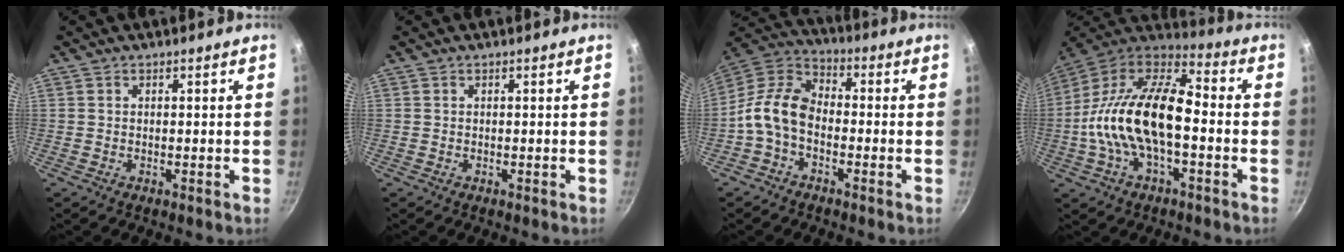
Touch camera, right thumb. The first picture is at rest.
{"total": 0.0}
{"total": 10.3, "force": [-2.8, 6.7, 7.2], "torque": [-0.127, 0.045, -0.076]}
{"total": 21.7, "force": [-2.8, 10.9, 18.5], "torque": [-0.331, 0.045, -0.067]}